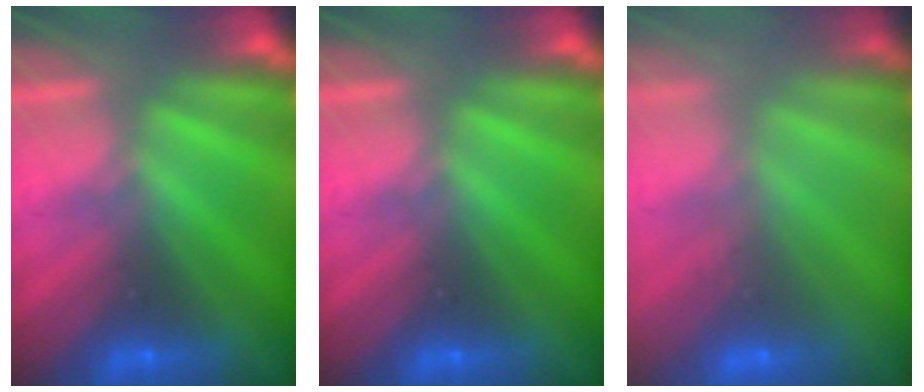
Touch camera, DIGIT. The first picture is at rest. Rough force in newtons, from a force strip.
{"total": 0.0}
{"total": 2.9}